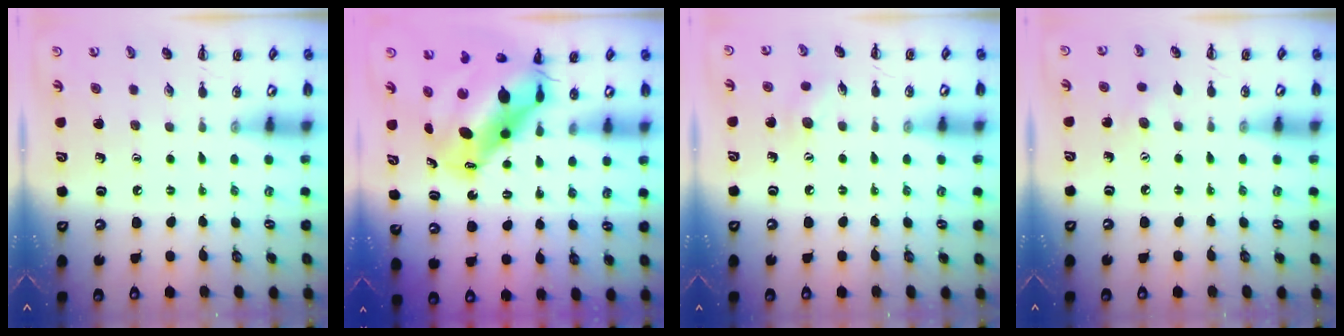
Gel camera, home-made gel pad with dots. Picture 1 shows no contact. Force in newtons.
{"total": 12.2, "press": 11.8, "slide": 3.2}
{"total": 6.0, "press": 5.8, "slide": 1.2}
{"total": 3.1, "press": 3.0, "slide": 0.7}